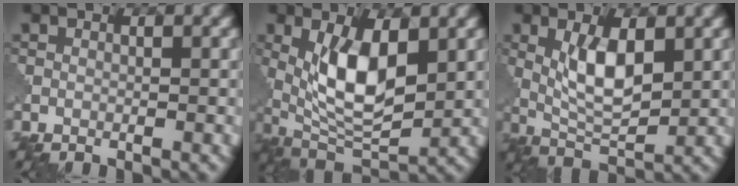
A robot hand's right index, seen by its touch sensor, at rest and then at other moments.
{"total": 7.5, "force": [1.7, 3.4, 6.6], "torque": [-0.129, -0.009, 0.033]}
{"total": 5.2, "force": [1.5, 2.1, 4.5], "torque": [-0.087, -0.003, 0.033]}